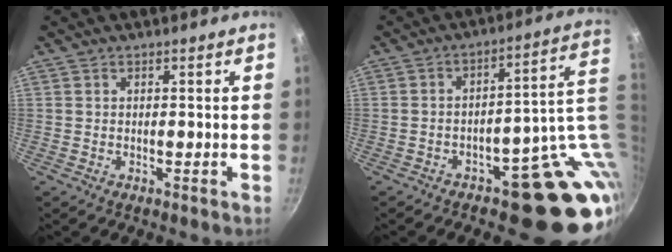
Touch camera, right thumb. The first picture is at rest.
{"total": 16.1, "force": [-1.9, 9.3, 13.0], "torque": [-0.069, 0.024, -0.013]}